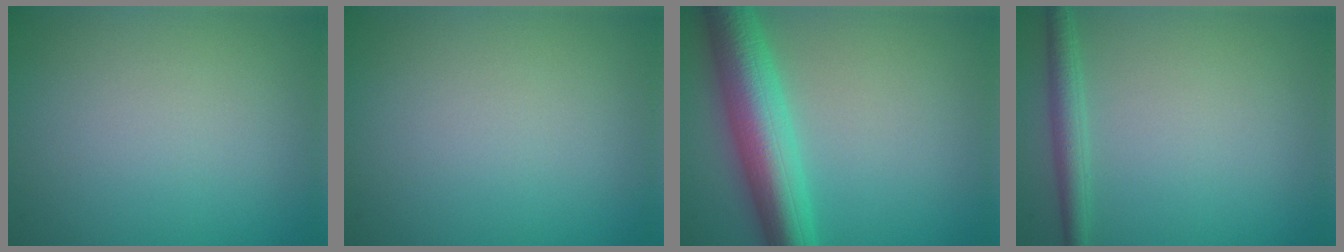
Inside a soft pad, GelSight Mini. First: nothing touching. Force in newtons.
{"total": 0.0}
{"total": 7.8, "press": 7.8, "slide": 0.1}
{"total": 2.2, "press": 2.2, "slide": 0.1}